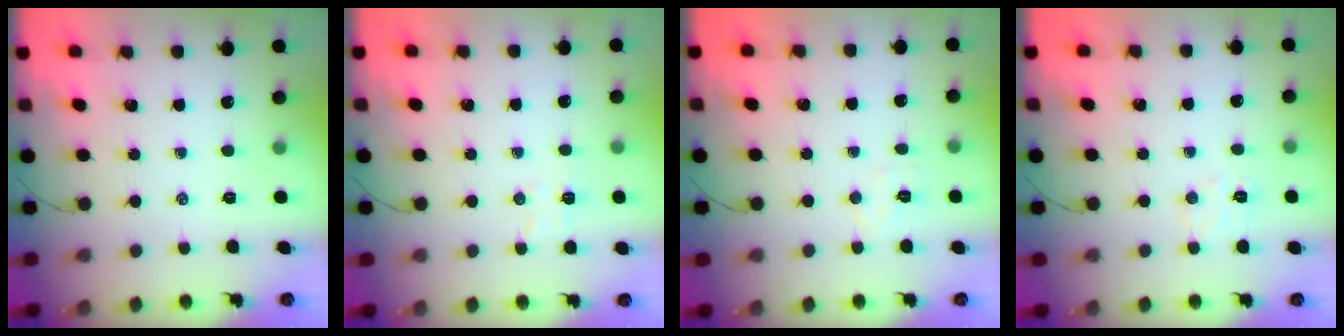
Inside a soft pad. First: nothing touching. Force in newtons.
{"total": 4.3, "press": 4.2, "slide": 0.9}
{"total": 4.3, "press": 4.2, "slide": 0.9}
{"total": 5.0, "press": 4.8, "slide": 1.1}